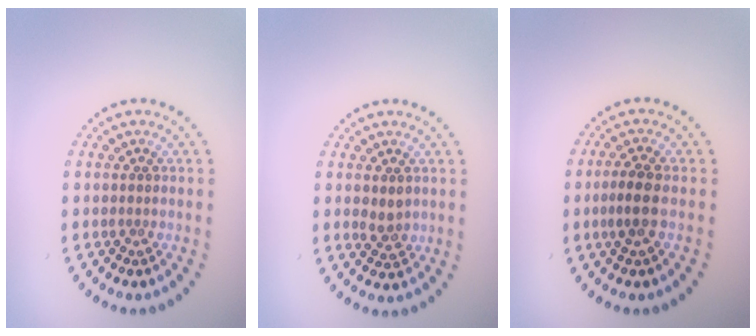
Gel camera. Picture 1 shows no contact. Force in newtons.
{"total": 1.8, "press": 1.7, "slide": 0.6}
{"total": 2.2, "press": 2.1, "slide": 0.7}